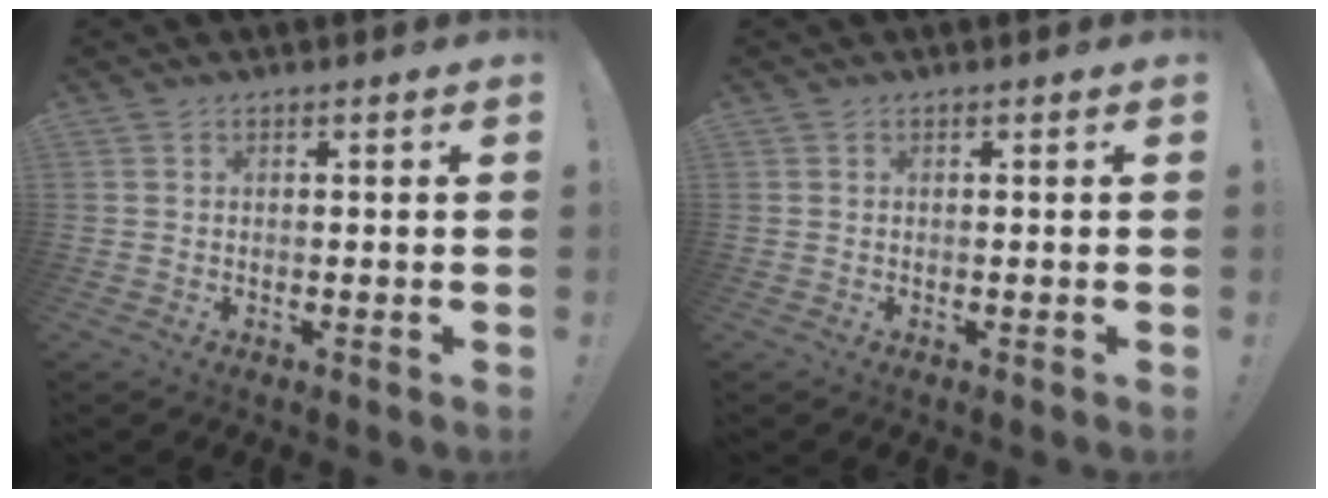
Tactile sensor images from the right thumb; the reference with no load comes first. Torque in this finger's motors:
{"motor_torque": [-0.10, -0.10, -0.07, 0.07, 0.03]}